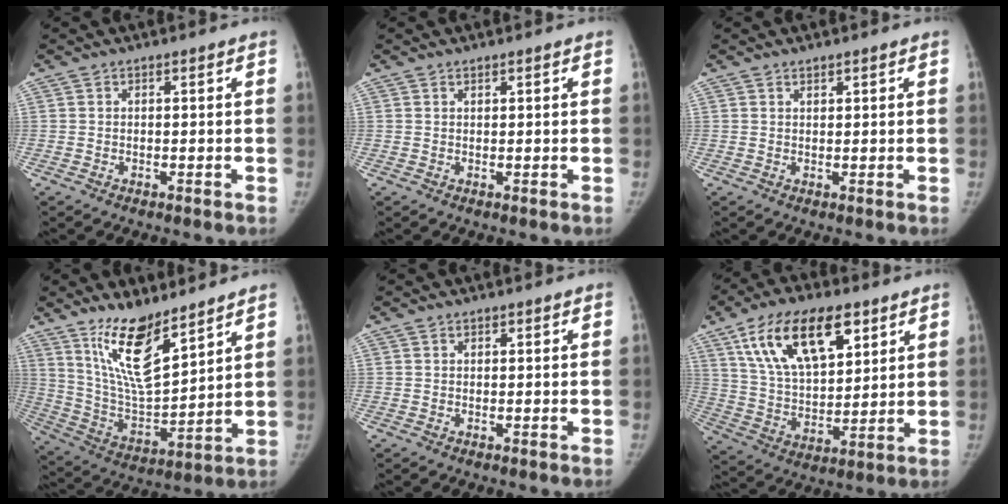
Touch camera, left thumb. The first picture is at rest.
{"total": 0.7, "force": [0.6, 0.3, 0.3], "torque": [-0.001, -0.003, 0.009]}
{"total": 1.1, "force": [0.9, 0.5, 0.4], "torque": [-0.001, -0.006, 0.013]}
{"total": 15.2, "force": [10.4, 4.8, 10.0], "torque": [-0.155, -0.073, 0.208]}
{"total": 0.7, "force": [0.5, 0.5, 0.2], "torque": [0.002, -0.002, 0.005]}
{"total": 19.5, "force": [9.9, 9.6, 13.8], "torque": [-0.207, -0.029, 0.183]}